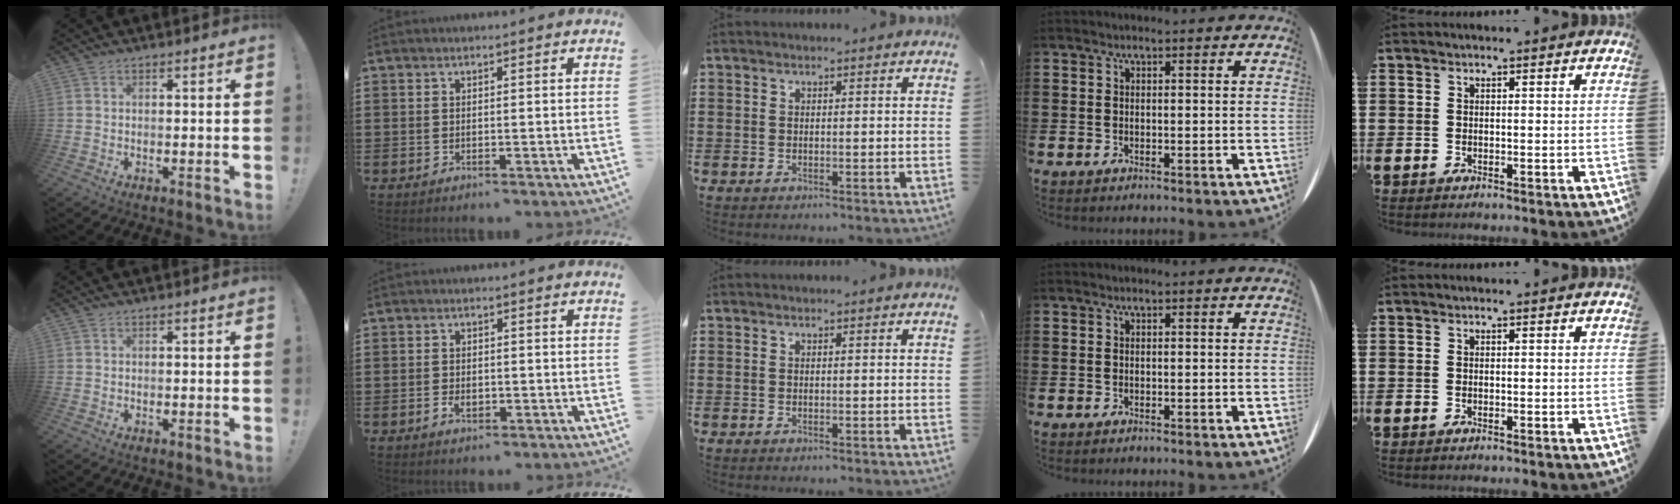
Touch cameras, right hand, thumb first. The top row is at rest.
{"index": {"total": 1.7, "force": [-0.6, 1.0, 1.2], "torque": [-0.022, 0.001, -0.011]}}